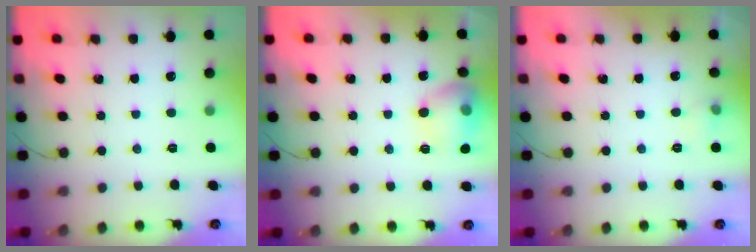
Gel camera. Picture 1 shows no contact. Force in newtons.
{"total": 13.1, "press": 13.0, "slide": 1.1}
{"total": 4.8, "press": 4.3, "slide": 2.1}